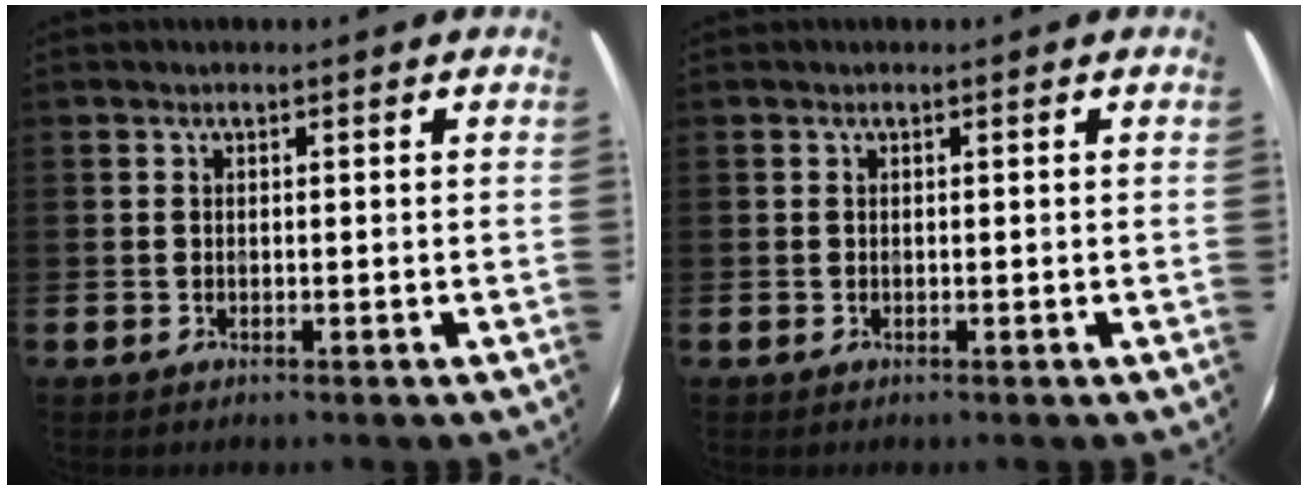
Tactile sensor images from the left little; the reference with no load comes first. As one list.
[{"total": 0.0}]